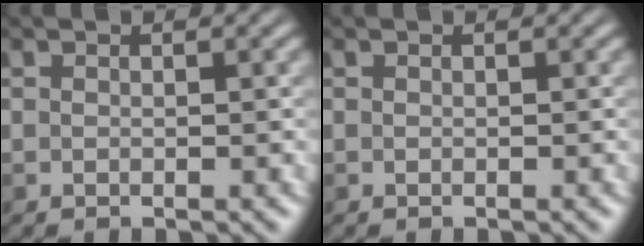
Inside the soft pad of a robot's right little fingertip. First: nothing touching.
{"total": 0.0}